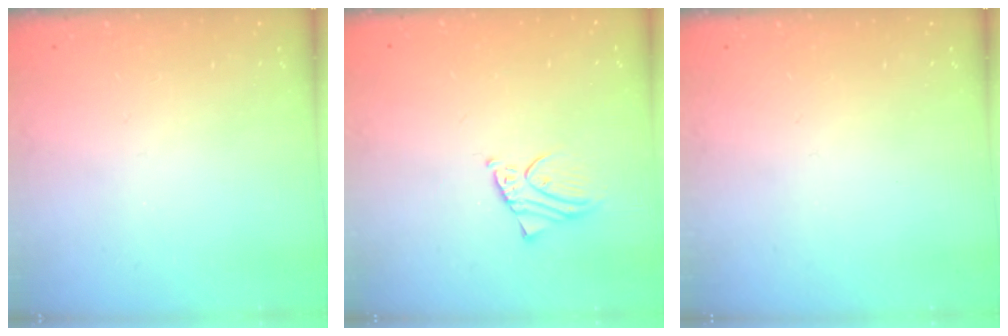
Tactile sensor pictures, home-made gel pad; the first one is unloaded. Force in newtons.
{"total": 3.3, "press": 3.3, "slide": 0.2}
{"total": 0.0}